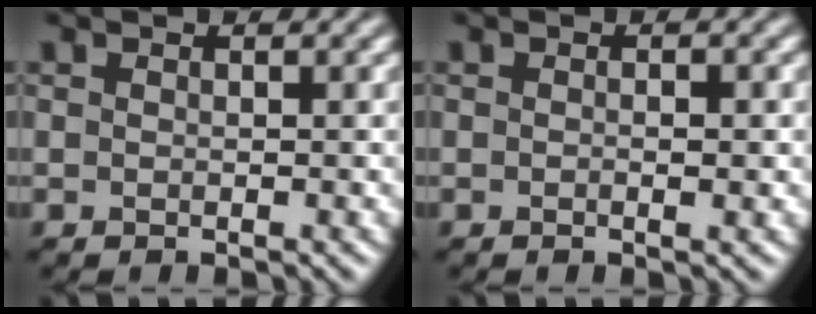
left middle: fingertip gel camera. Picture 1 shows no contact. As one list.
[{"total": 1.3, "force": [-0.1, 0.2, 1.3], "torque": [-0.020, -0.003, -0.002]}]